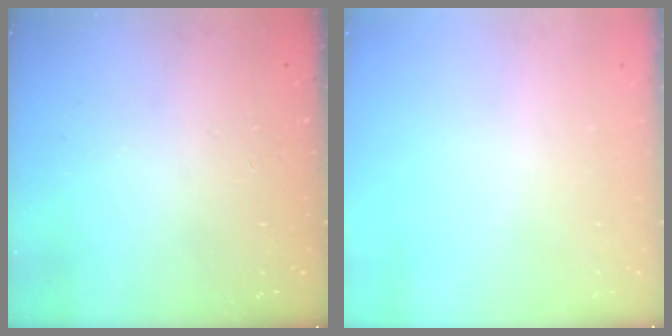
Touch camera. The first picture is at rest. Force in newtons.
{"total": 0.0}